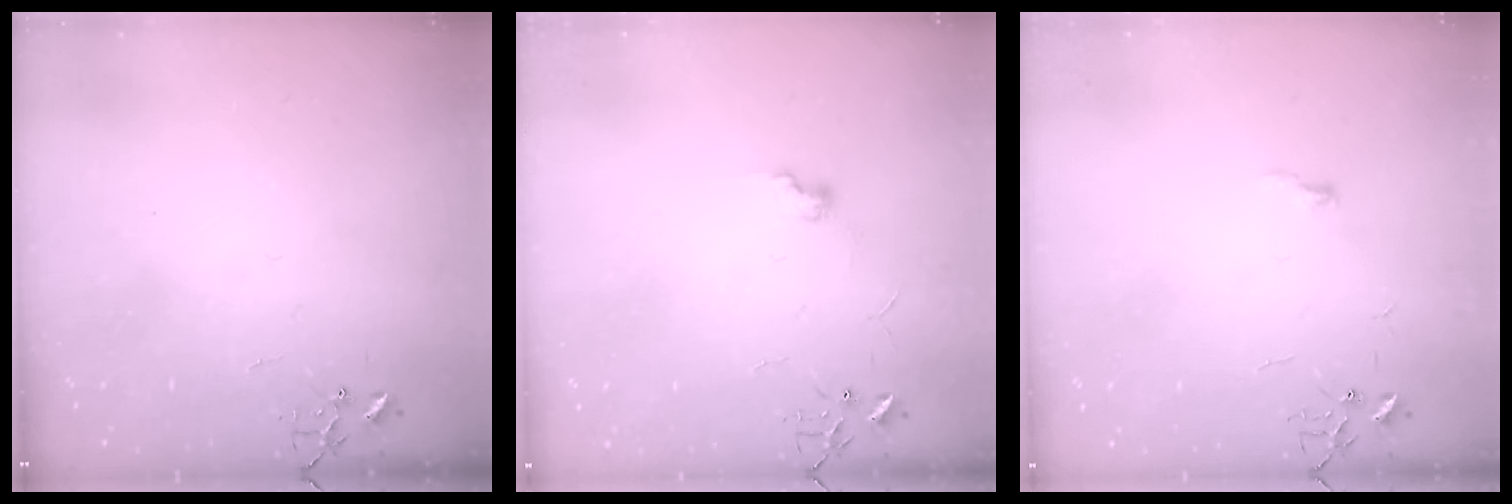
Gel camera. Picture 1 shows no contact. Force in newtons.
{"total": 5.9, "press": 5.9, "slide": 0.7}
{"total": 3.5, "press": 3.5, "slide": 0.4}